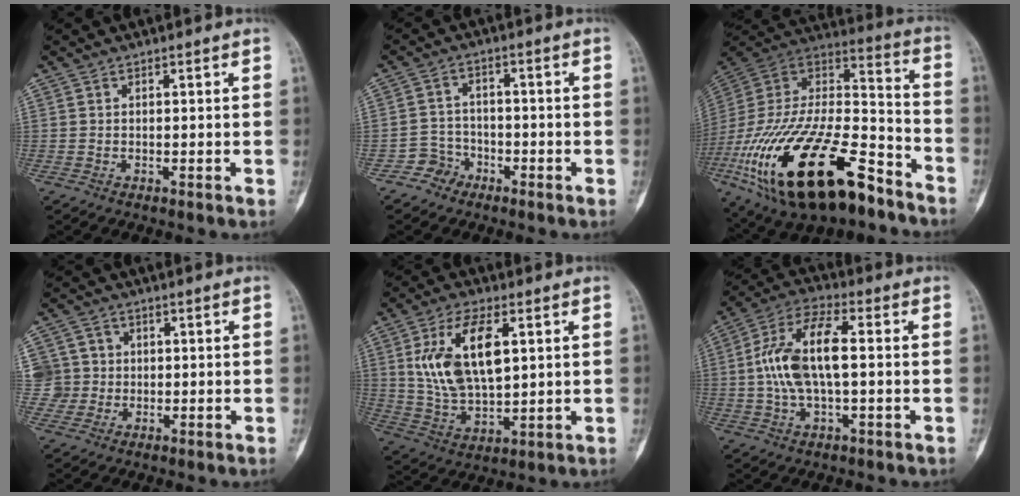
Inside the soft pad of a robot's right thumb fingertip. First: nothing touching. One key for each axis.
{"total": 4.3, "fx": -2.8, "fy": 3.3, "fz": -0.2, "tx": 0.033, "ty": 0.027, "tz": -0.055}
{"total": 36.7, "fx": -19.0, "fy": 16.2, "fz": 27.0, "tx": -0.548, "ty": 0.023, "tz": -0.322}
{"total": 5.4, "fx": 0.4, "fy": 5.4, "fz": 0.1, "tx": 0.031, "ty": 0.011, "tz": 0.004}
{"total": 15.1, "fx": 4.0, "fy": 7.4, "fz": 12.5, "tx": -0.232, "ty": -0.012, "tz": 0.085}
{"total": 13.4, "fx": 0.3, "fy": 5.6, "fz": 12.2, "tx": -0.249, "ty": 0.031, "tz": 0.002}